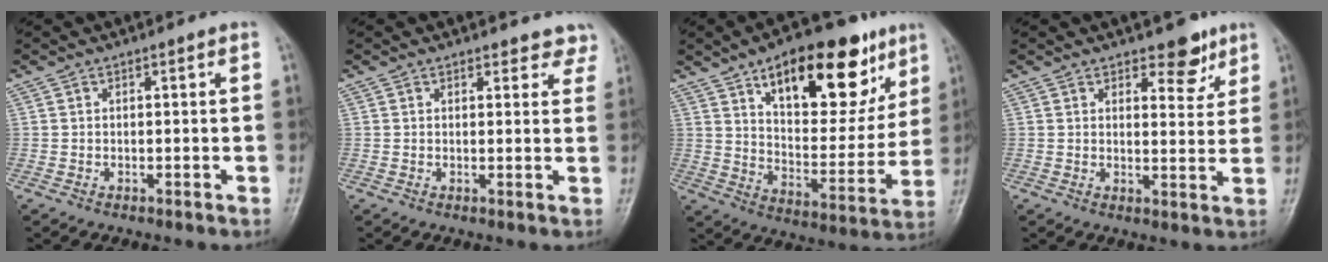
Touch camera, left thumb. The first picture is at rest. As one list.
[{"total": 4.4, "force": [4.0, 1.9, 0.2], "torque": [0.038, -0.020, 0.023]}, {"total": 23.8, "force": [12.6, 10.8, 17.0], "torque": [-0.200, -0.036, 0.197]}, {"total": 5.8, "force": [3.9, 2.9, 3.0], "torque": [-0.010, -0.024, 0.053]}]